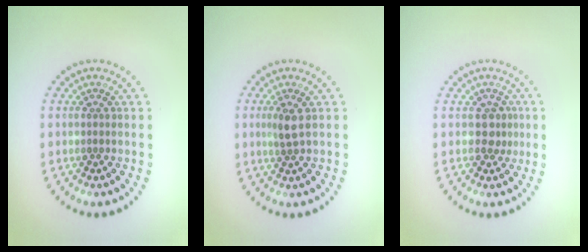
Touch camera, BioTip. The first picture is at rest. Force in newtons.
{"total": 1.6, "press": 1.4, "slide": 0.7}
{"total": 1.5, "press": 1.3, "slide": 0.8}